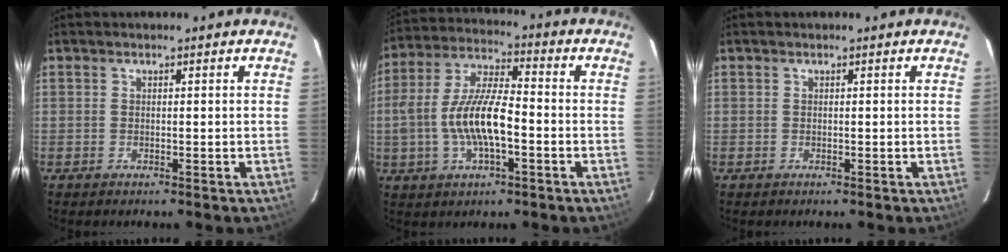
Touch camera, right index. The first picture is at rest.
{"total": 12.8, "force": [-2.8, 4.6, 11.7], "torque": [-0.240, 0.004, -0.051]}
{"total": 0.0}